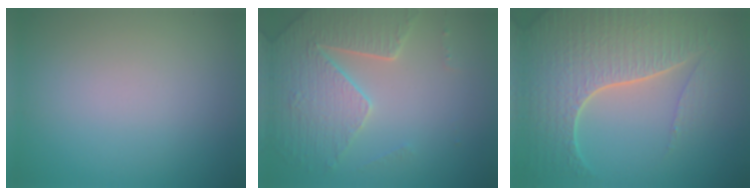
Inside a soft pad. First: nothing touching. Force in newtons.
{"total": 4.9, "press": 4.5, "slide": 1.9}
{"total": 7.5, "press": 5.6, "slide": 5.1}